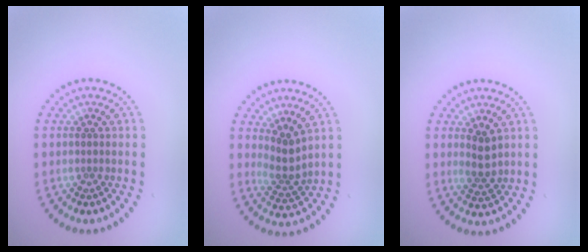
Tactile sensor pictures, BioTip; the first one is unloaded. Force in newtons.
{"total": 2.6, "press": 1.9, "slide": 1.9}
{"total": 2.0, "press": 2.0, "slide": 0.6}